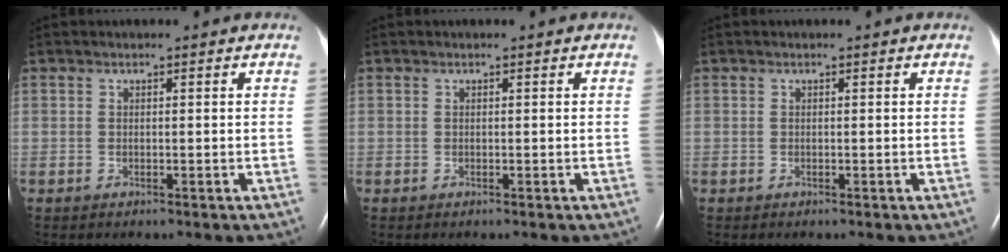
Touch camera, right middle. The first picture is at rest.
{"total": 0.0}
{"total": 0.0}